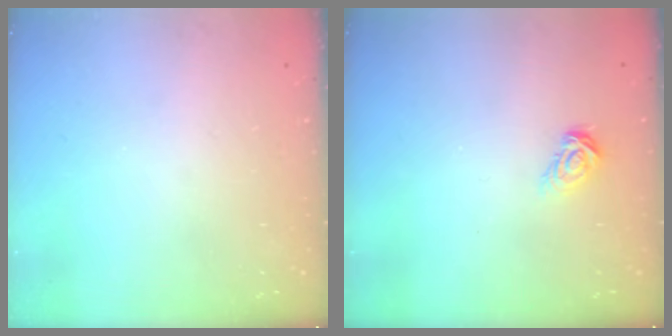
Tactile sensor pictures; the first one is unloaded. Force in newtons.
{"total": 5.1, "press": 5.1, "slide": 0.5}